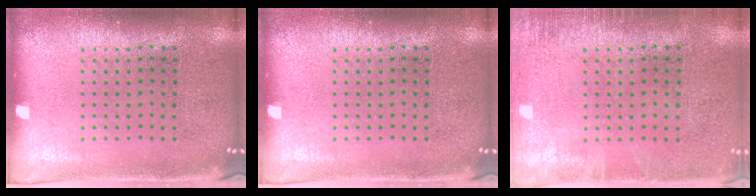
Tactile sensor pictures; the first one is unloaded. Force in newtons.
{"total": 0.0}
{"total": 1.4, "press": 1.4, "slide": 0.2}